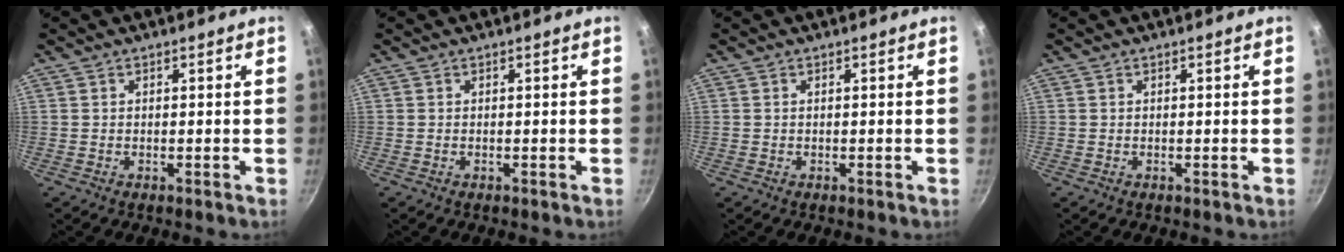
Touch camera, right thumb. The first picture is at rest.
{"total": 0.0}
{"total": 0.0}
{"total": 0.0}